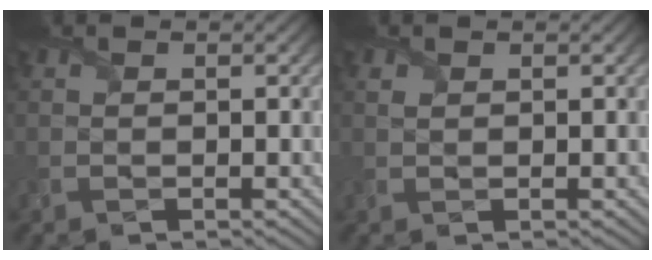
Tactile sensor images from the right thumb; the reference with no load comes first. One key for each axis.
{"total": 0.9, "fx": 0.5, "fy": 0.5, "fz": 0.4, "tx": -0.015, "ty": 0.002, "tz": 0.010}